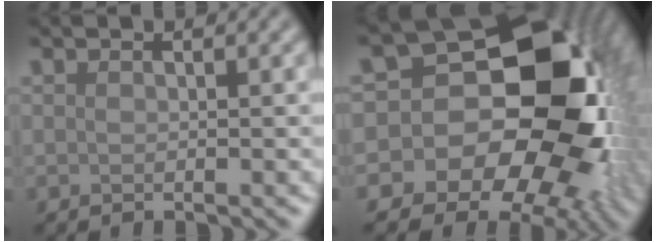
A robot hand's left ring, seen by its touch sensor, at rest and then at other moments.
{"total": 19.9, "force": [-0.5, 15.4, 12.6], "torque": [-0.154, 0.003, -0.025]}